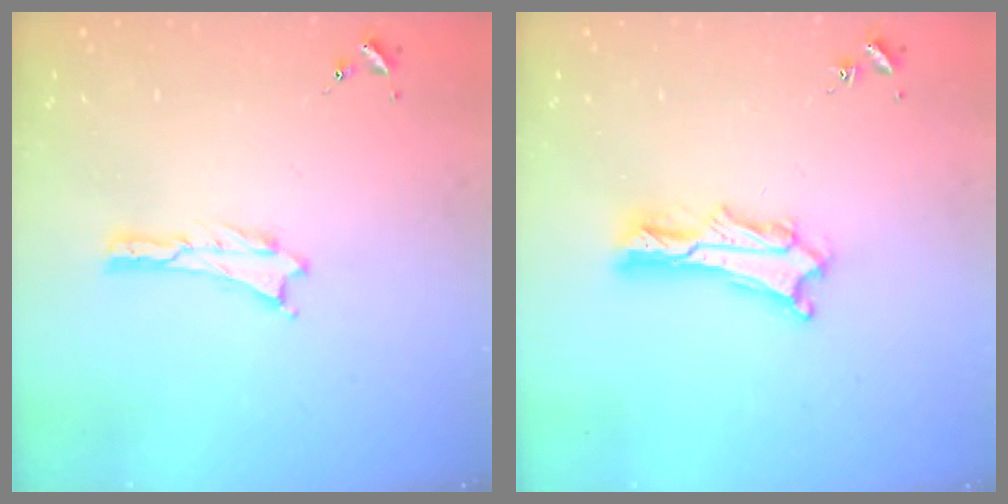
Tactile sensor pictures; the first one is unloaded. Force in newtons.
{"total": 3.9, "press": 3.9, "slide": 0.4}